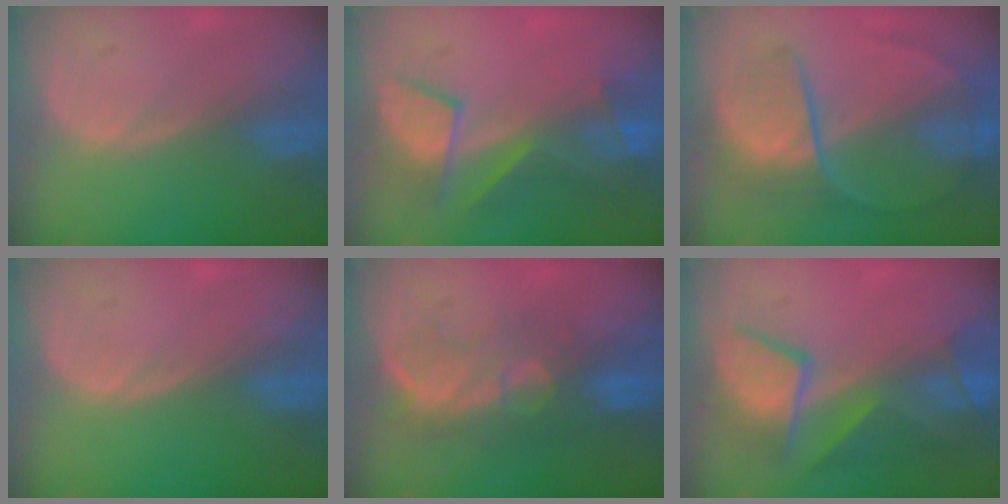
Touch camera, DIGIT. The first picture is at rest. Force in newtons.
{"total": 7.6, "press": 7.1, "slide": 2.6}
{"total": 7.9, "press": 7.2, "slide": 3.2}
{"total": 0.0}
{"total": 8.1, "press": 7.9, "slide": 1.8}
{"total": 10.1, "press": 8.7, "slide": 5.0}